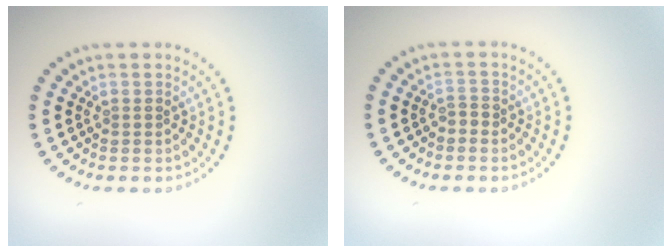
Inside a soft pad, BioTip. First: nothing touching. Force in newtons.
{"total": 0.9, "press": 0.8, "slide": 0.4}